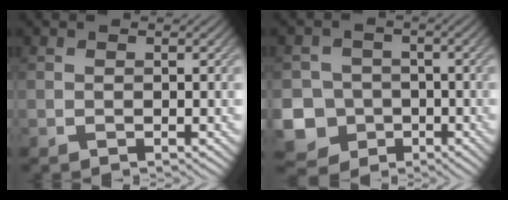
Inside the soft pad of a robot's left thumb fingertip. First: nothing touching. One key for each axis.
{"total": 10.7, "fx": -3.9, "fy": 9.6, "fz": 2.6, "tx": -0.093, "ty": -0.043, "tz": -0.090}